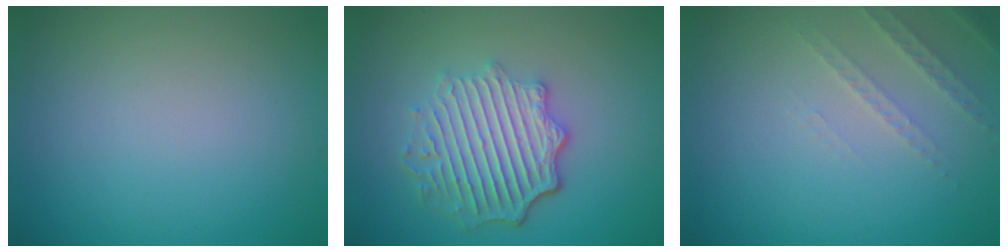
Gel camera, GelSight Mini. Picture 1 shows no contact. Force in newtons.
{"total": 5.9, "press": 4.6, "slide": 3.8}
{"total": 1.9, "press": 1.8, "slide": 0.6}